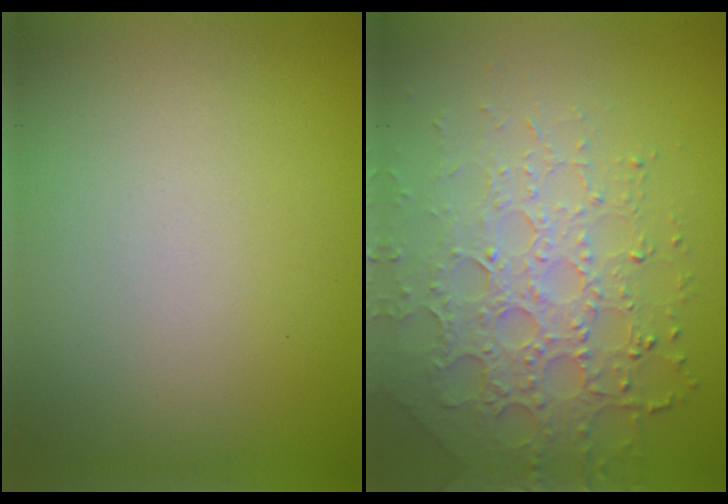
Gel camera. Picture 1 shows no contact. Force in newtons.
{"total": 5.5, "press": 4.5, "slide": 3.3}